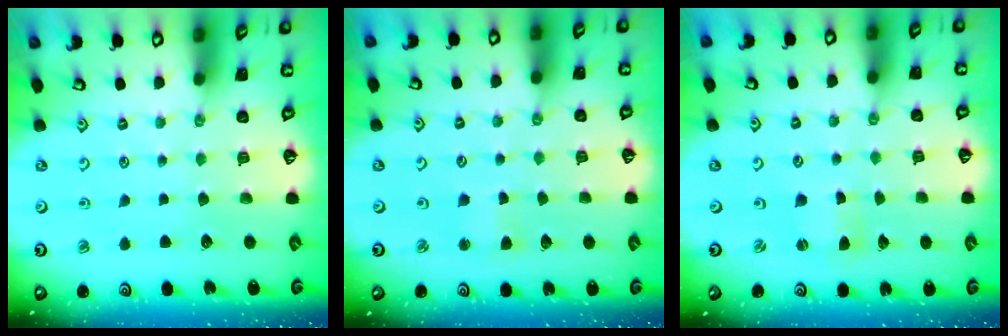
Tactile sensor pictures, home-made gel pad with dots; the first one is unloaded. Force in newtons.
{"total": 2.2, "press": 2.2, "slide": 0.2}
{"total": 1.0, "press": 1.0, "slide": 0.2}